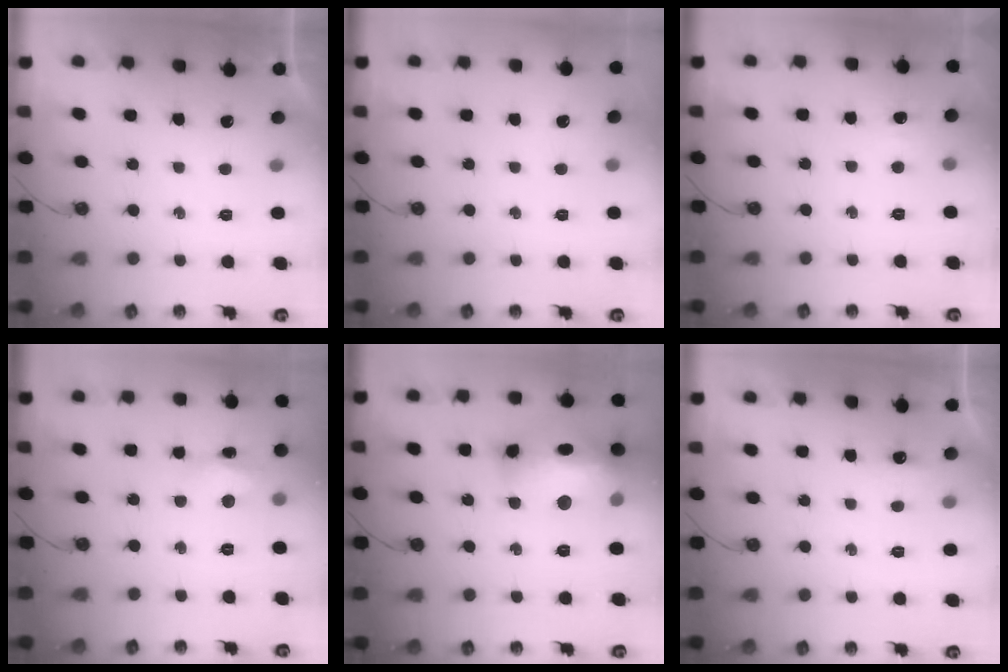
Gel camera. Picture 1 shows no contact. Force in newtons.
{"total": 0.0}
{"total": 3.2, "press": 3.2, "slide": 0.6}
{"total": 5.5, "press": 5.5, "slide": 0.5}
{"total": 21.8, "press": 21.7, "slide": 2.2}
{"total": 2.7, "press": 2.6, "slide": 0.8}